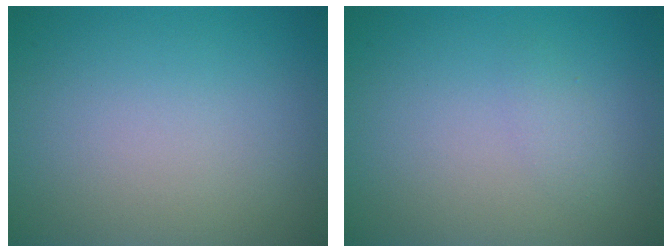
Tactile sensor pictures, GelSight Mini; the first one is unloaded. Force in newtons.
{"total": 1.0, "press": 1.0, "slide": 0.1}